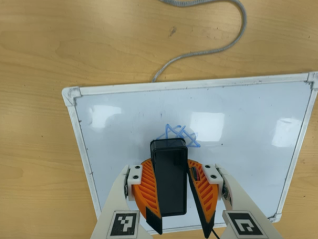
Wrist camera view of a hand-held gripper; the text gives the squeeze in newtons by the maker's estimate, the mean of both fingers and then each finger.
{"total": 14.2, "left": 15.4, "right": 12.9}